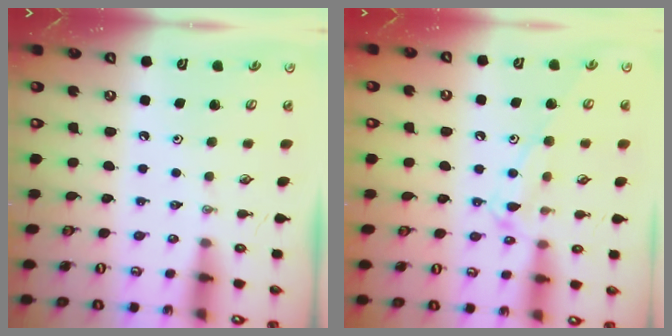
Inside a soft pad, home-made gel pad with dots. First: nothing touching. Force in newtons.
{"total": 12.3, "press": 12.3, "slide": 0.9}